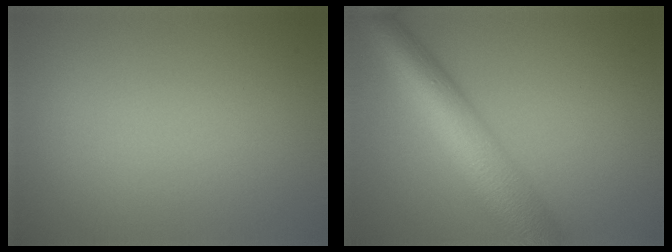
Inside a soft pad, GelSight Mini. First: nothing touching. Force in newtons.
{"total": 9.0, "press": 9.0, "slide": 0.3}